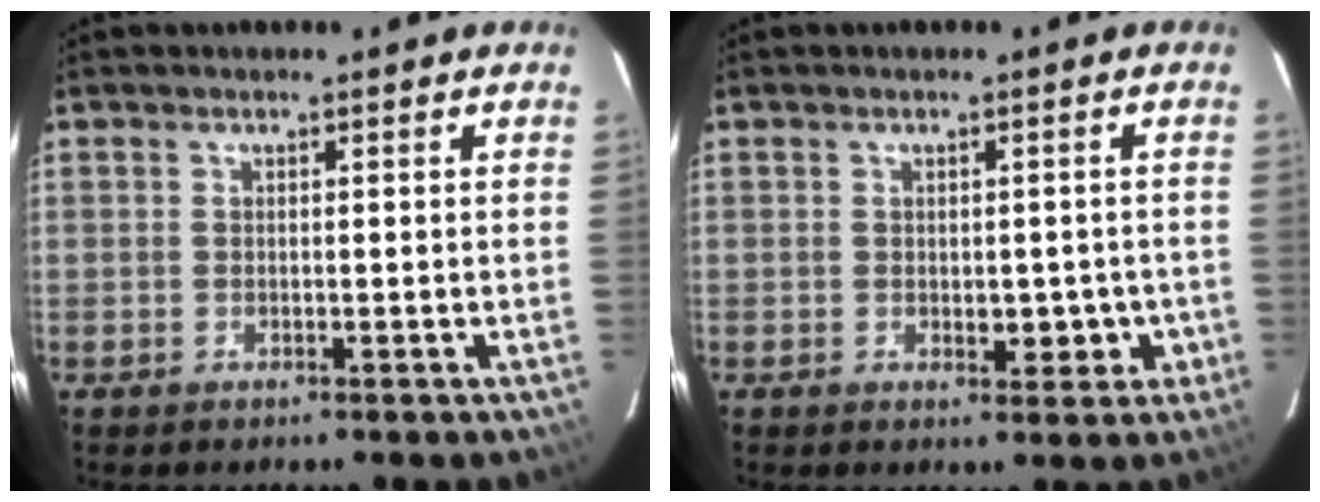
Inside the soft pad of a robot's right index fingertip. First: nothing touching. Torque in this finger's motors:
{"motor_torque": [0.07, -0.06, 0.03, 0.02]}